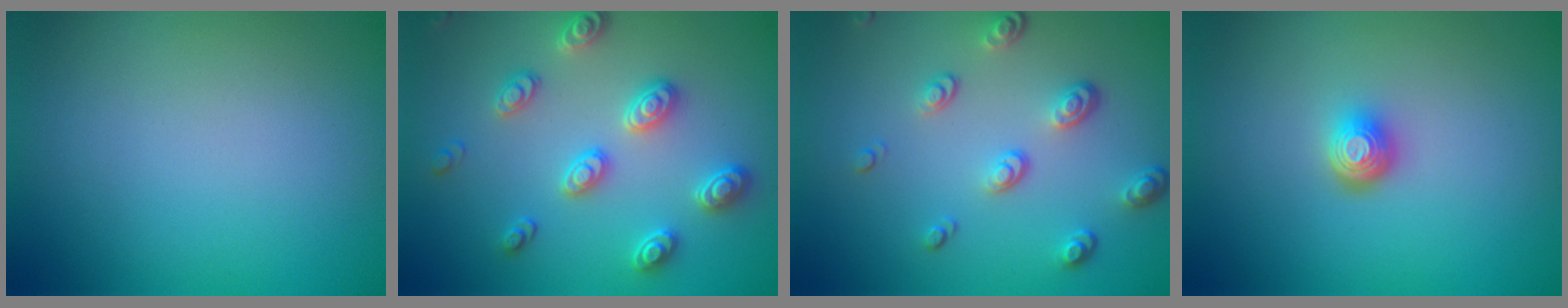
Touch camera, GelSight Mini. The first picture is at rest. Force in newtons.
{"total": 3.5, "press": 3.5, "slide": 0.5}
{"total": 3.4, "press": 2.5, "slide": 2.3}
{"total": 1.9, "press": 1.4, "slide": 1.3}